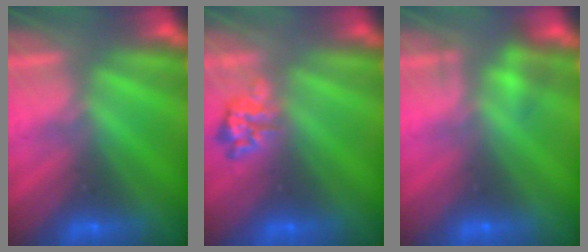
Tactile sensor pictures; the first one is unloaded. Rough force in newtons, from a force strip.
{"total": 2.4}
{"total": 2.1}